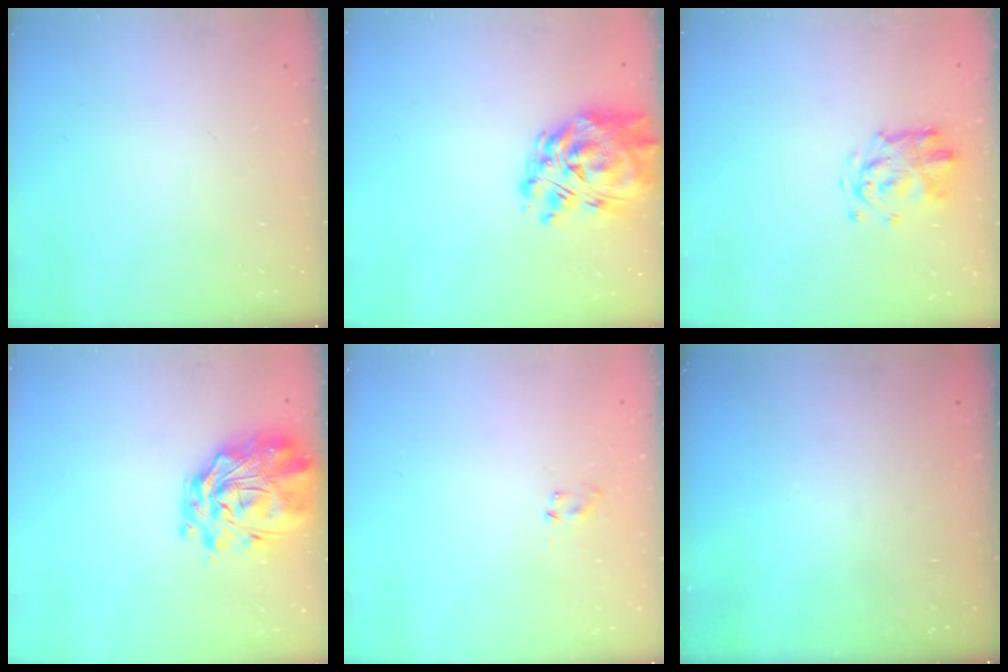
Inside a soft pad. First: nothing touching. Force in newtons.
{"total": 10.8, "press": 10.1, "slide": 4.0}
{"total": 3.4, "press": 3.4, "slide": 0.4}
{"total": 3.5, "press": 3.1, "slide": 1.6}
{"total": 3.6, "press": 3.4, "slide": 1.4}
{"total": 0.0}